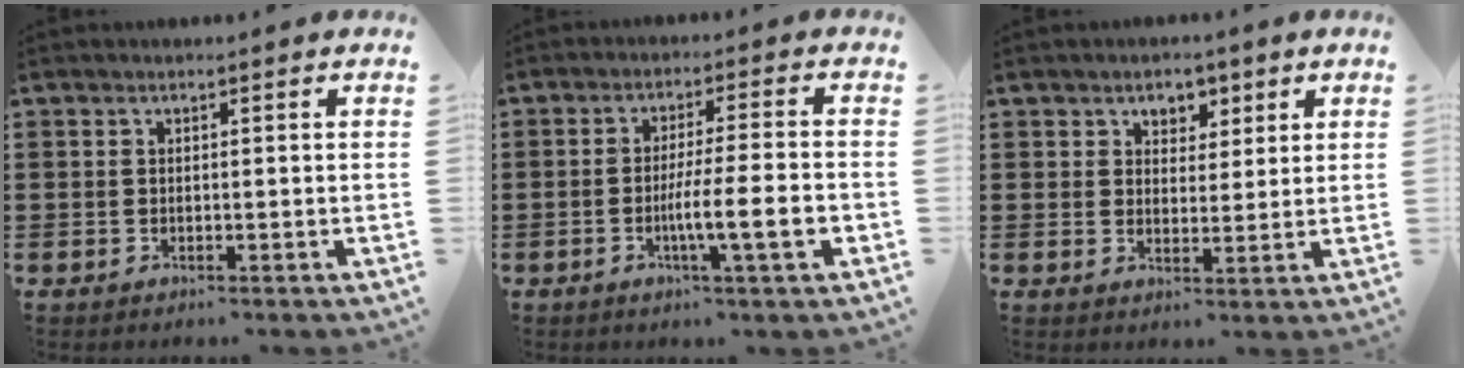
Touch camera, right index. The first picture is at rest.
{"total": 8.4, "force": [-2.5, 0.6, 8.0], "torque": [-0.137, -0.009, -0.044]}
{"total": 3.4, "force": [2.1, 2.6, 0.8], "torque": [-0.022, 0.010, 0.035]}